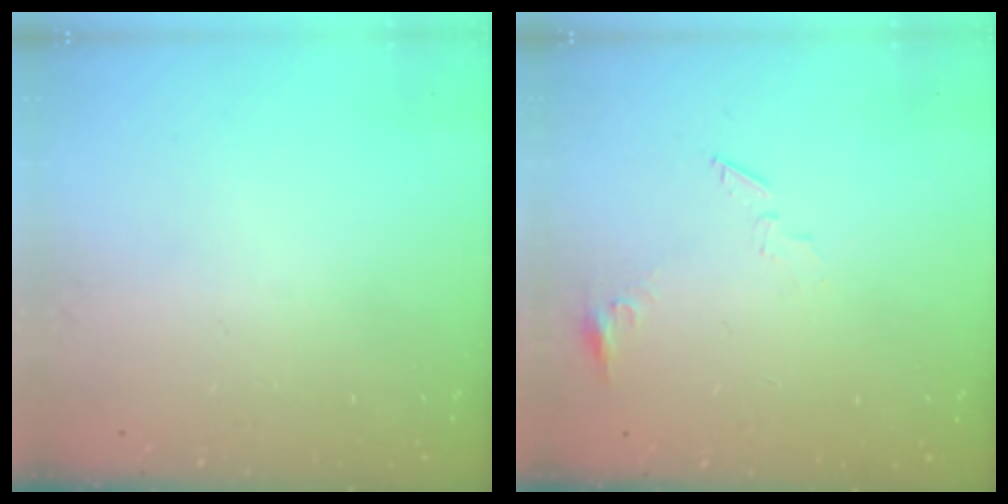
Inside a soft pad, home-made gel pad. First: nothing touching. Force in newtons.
{"total": 5.5, "press": 5.4, "slide": 0.5}